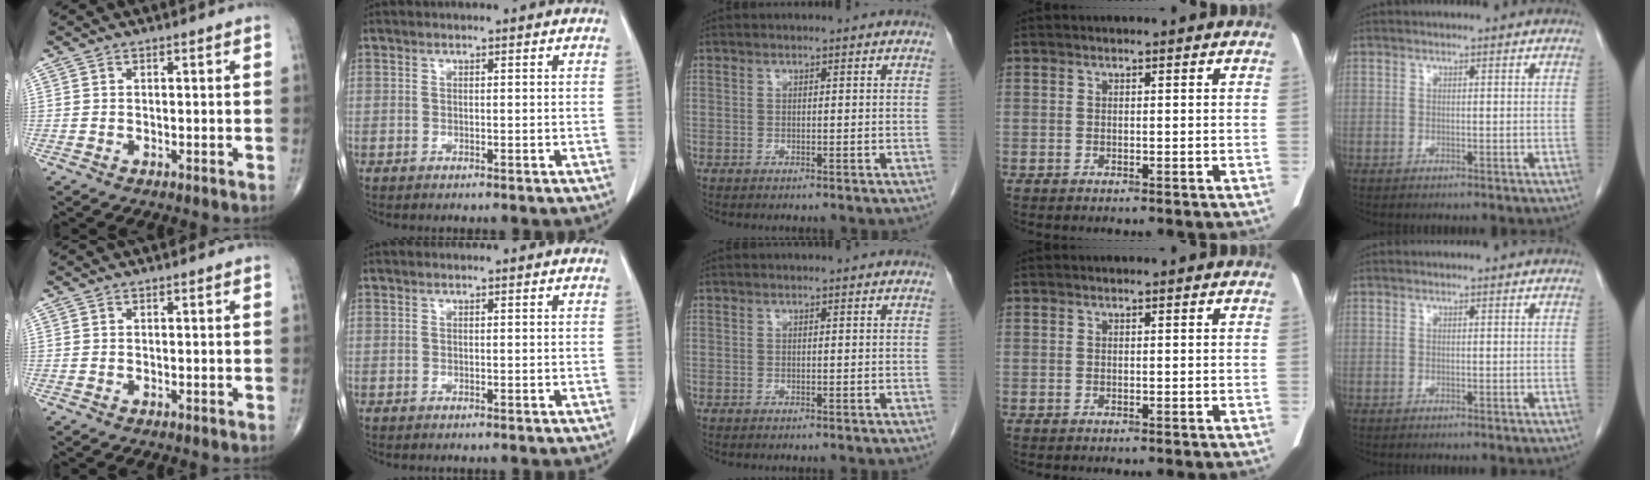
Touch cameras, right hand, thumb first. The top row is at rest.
{}